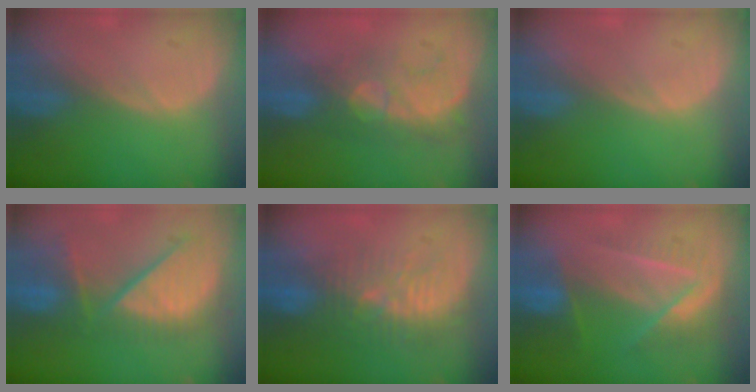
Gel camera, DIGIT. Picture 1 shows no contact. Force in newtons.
{"total": 8.2, "press": 7.3, "slide": 3.7}
{"total": 0.0}
{"total": 10.5, "press": 9.7, "slide": 3.8}
{"total": 9.3, "press": 8.7, "slide": 3.4}
{"total": 7.3, "press": 6.5, "slide": 3.2}